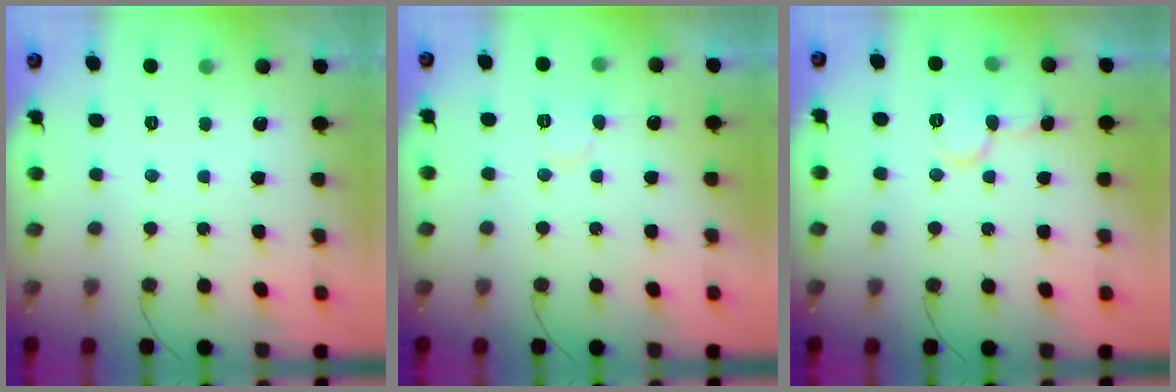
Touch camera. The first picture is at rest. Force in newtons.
{"total": 6.7, "press": 6.7, "slide": 0.8}
{"total": 9.0, "press": 8.9, "slide": 1.0}